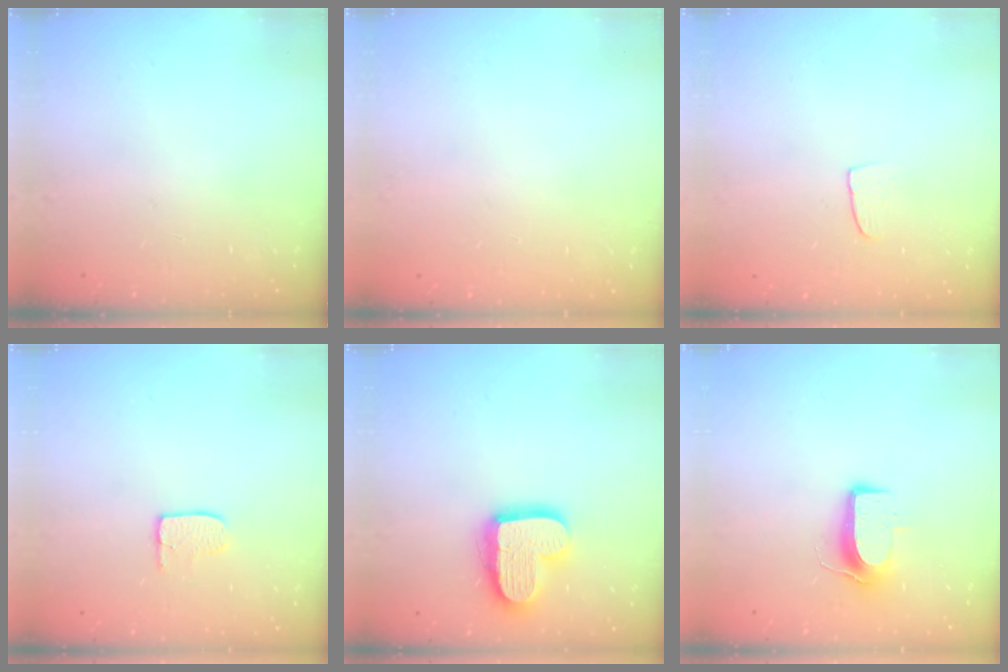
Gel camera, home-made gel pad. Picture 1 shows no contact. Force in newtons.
{"total": 0.0}
{"total": 5.9, "press": 5.9, "slide": 0.4}
{"total": 5.9, "press": 5.9, "slide": 0.4}
{"total": 17.3, "press": 17.3, "slide": 1.5}
{"total": 9.3, "press": 9.3, "slide": 1.1}